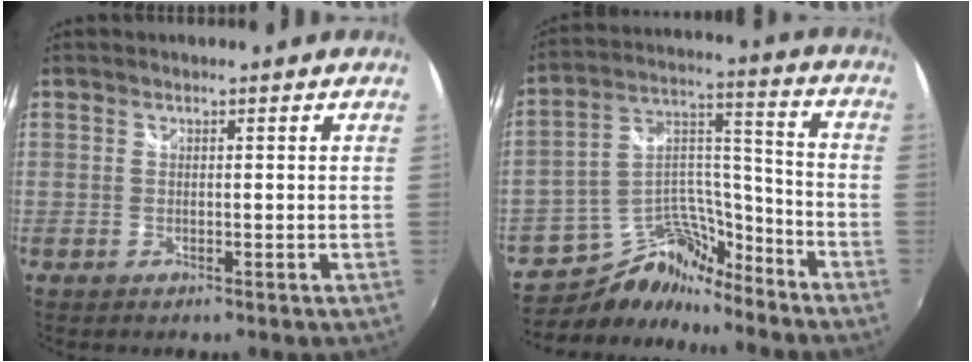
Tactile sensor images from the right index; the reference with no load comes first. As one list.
[{"total": 12.9, "force": [-11.0, 5.4, 3.9], "torque": [-0.077, 0.059, -0.193]}]